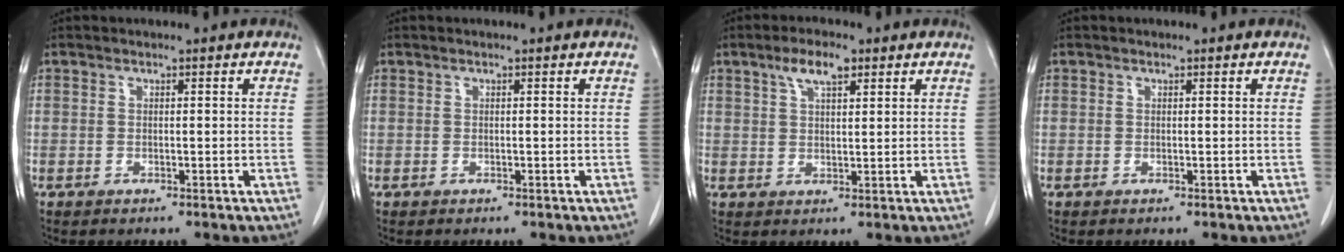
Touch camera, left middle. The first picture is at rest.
{"total": 0.0}
{"total": 4.6, "force": [2.8, 1.5, 3.4], "torque": [-0.069, 0.008, 0.052]}
{"total": 0.0}